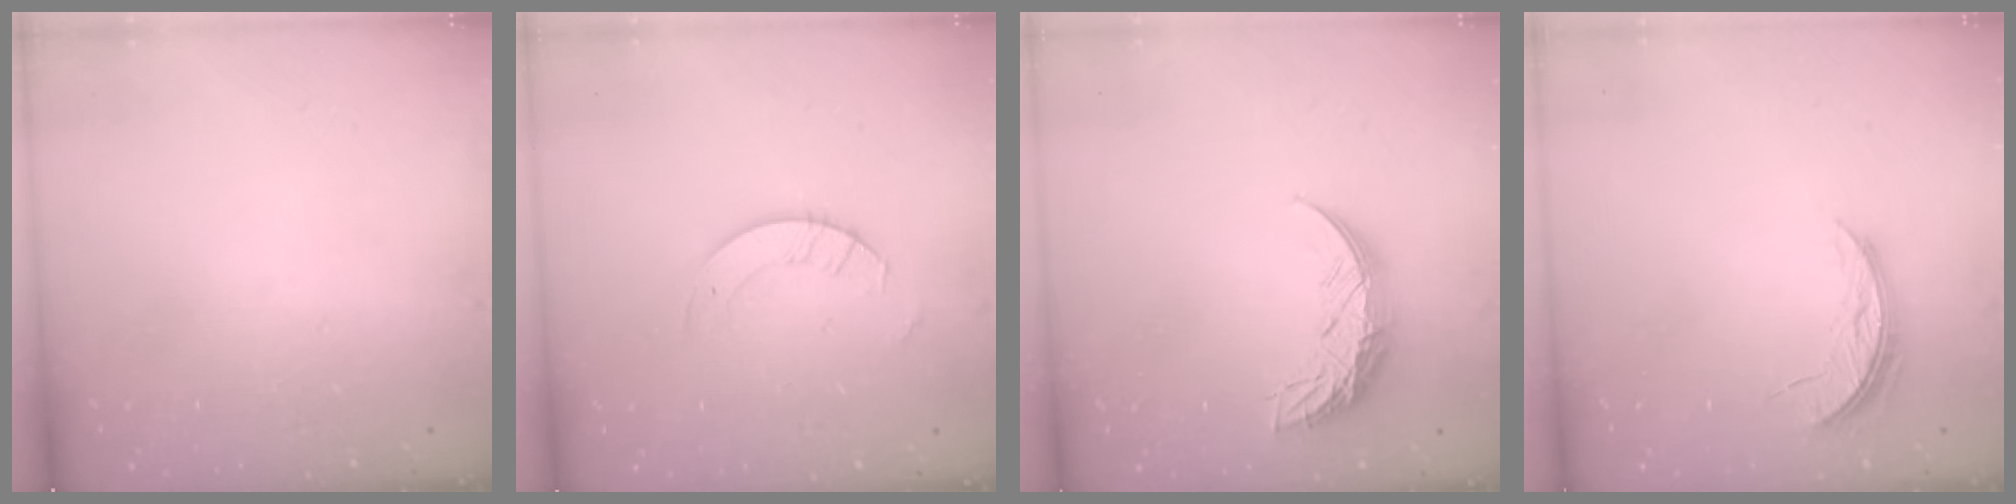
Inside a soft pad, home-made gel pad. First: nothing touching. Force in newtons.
{"total": 4.0, "press": 4.0, "slide": 0.4}
{"total": 11.3, "press": 11.3, "slide": 0.3}
{"total": 5.1, "press": 5.1, "slide": 0.4}